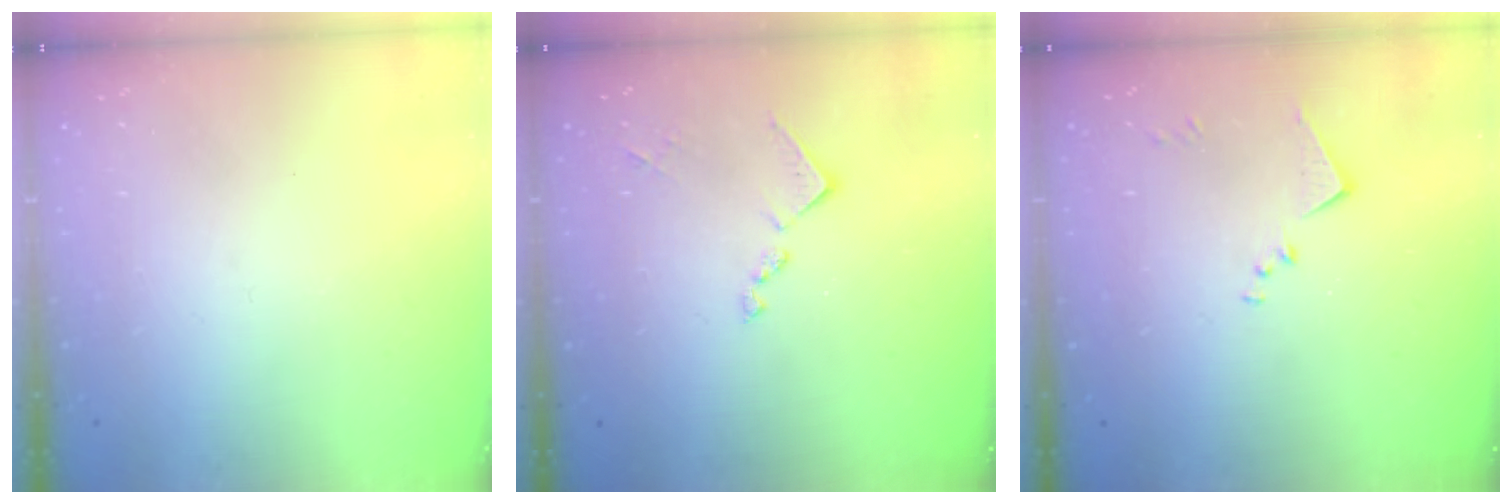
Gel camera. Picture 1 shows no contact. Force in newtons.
{"total": 9.7, "press": 9.7, "slide": 0.6}
{"total": 7.9, "press": 7.9, "slide": 0.5}